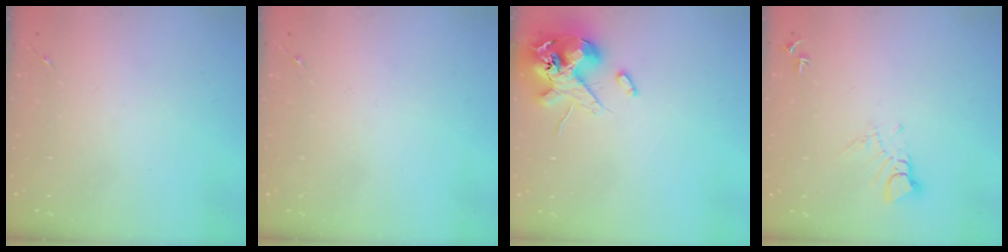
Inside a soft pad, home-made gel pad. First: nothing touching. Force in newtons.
{"total": 0.0}
{"total": 14.1, "press": 13.9, "slide": 2.5}
{"total": 7.2, "press": 7.2, "slide": 0.8}